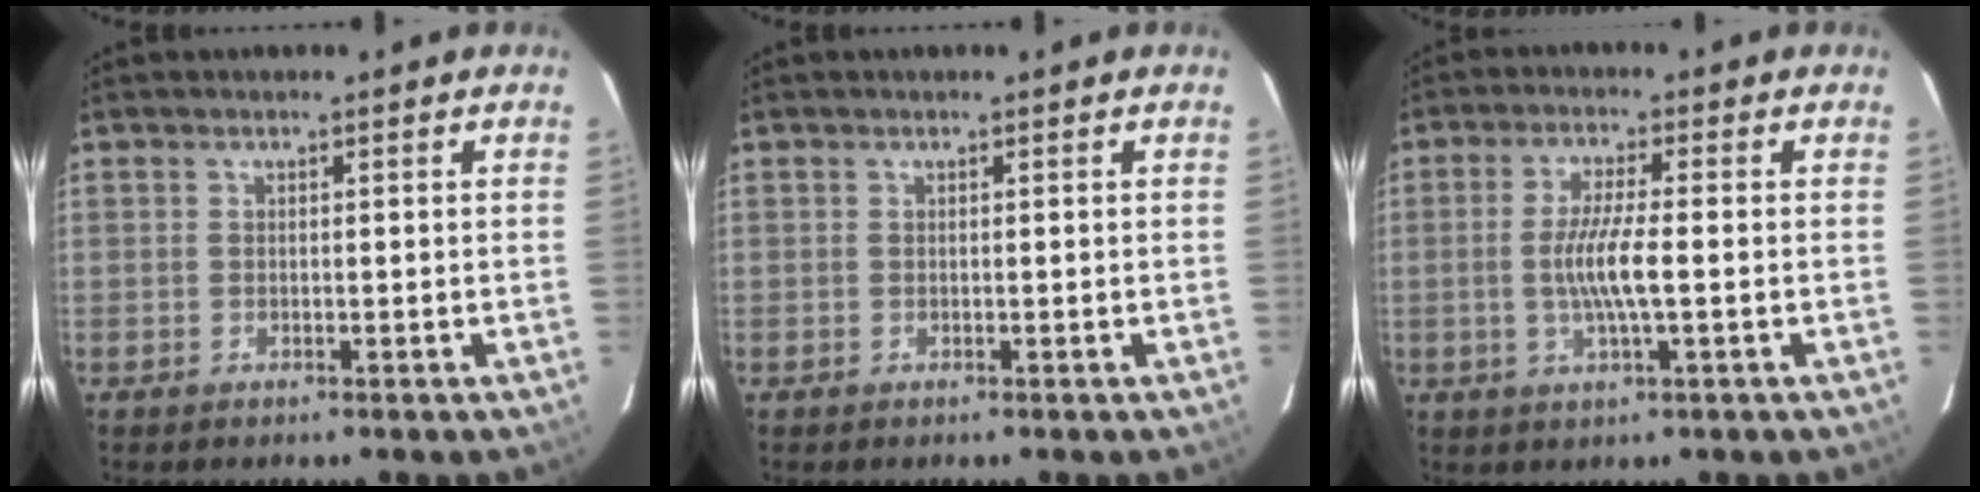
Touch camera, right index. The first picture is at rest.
{"total": 0.0}
{"total": 6.8, "force": [-1.0, 0.5, 6.7], "torque": [-0.127, -0.004, -0.020]}